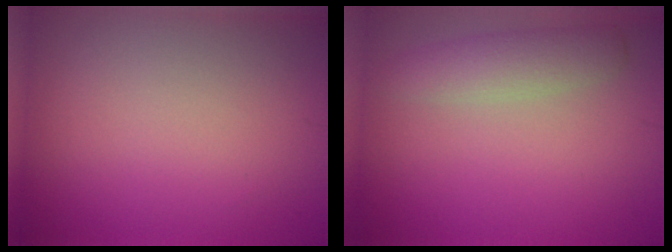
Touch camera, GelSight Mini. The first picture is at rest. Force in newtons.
{"total": 2.7, "press": 2.7, "slide": 0.1}